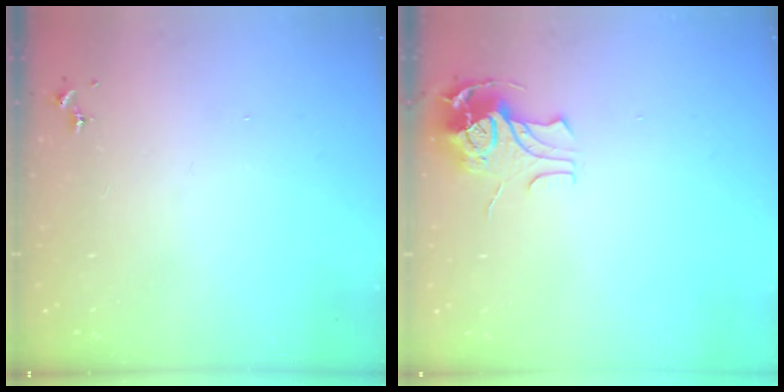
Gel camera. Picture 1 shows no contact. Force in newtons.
{"total": 9.9, "press": 9.9, "slide": 1.2}